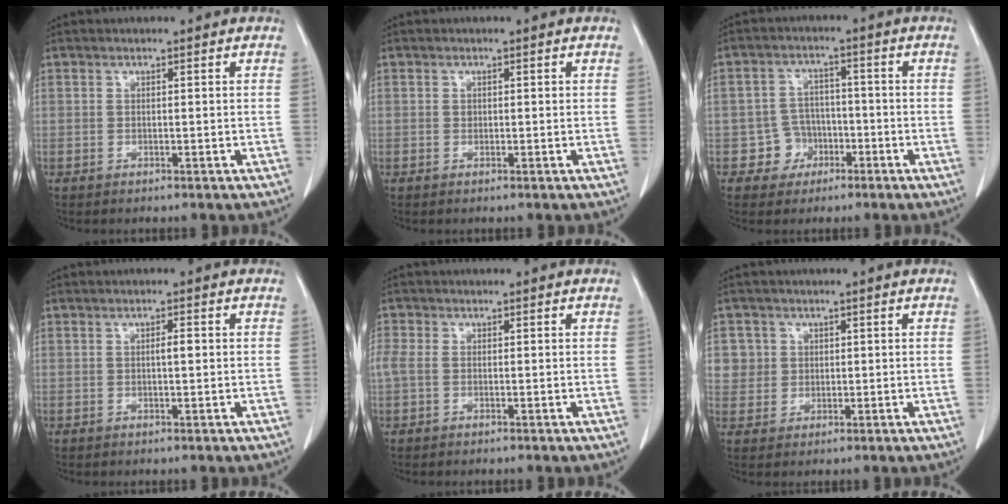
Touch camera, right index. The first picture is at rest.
{"total": 0.6, "force": [0.1, 0.5, 0.2], "torque": [-0.001, 0.001, 0.001]}
{"total": 4.8, "force": [-2.0, 4.4, 0.2], "torque": [0.007, 0.017, -0.029]}
{"total": 1.3, "force": [0.1, 0.2, 1.3], "torque": [-0.023, 0.003, 0.000]}
{"total": 2.9, "force": [0.0, 2.0, 2.1], "torque": [-0.079, 0.019, 0.005]}
{"total": 4.0, "force": [1.2, 3.8, -0.1], "torque": [0.021, 0.004, 0.023]}